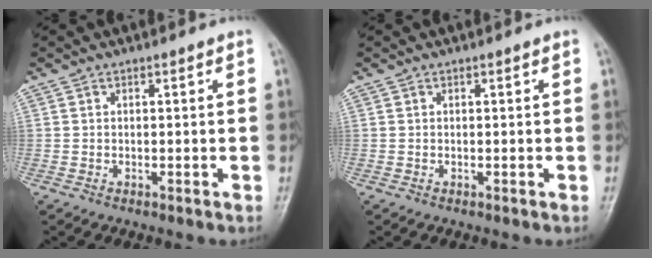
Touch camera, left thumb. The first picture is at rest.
{"total": 0.0}